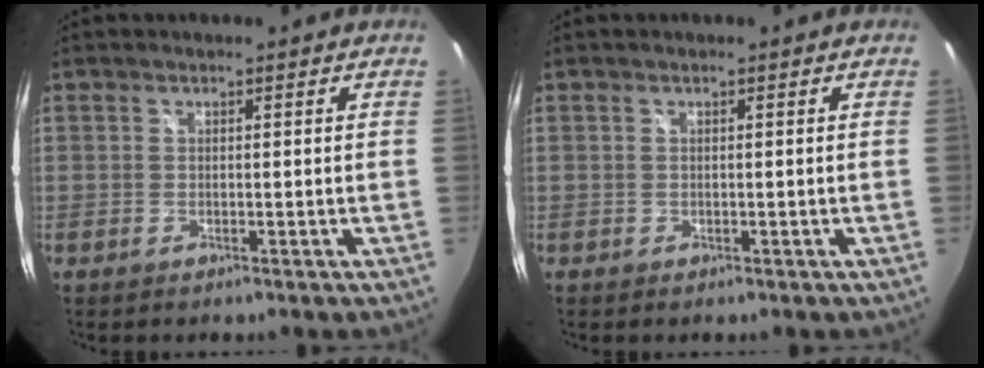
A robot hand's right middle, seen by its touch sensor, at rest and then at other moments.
{"total": 0.0}